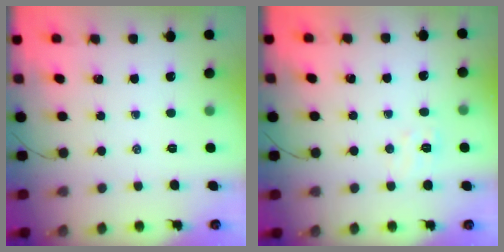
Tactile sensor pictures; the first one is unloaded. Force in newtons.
{"total": 4.6, "press": 4.5, "slide": 0.9}